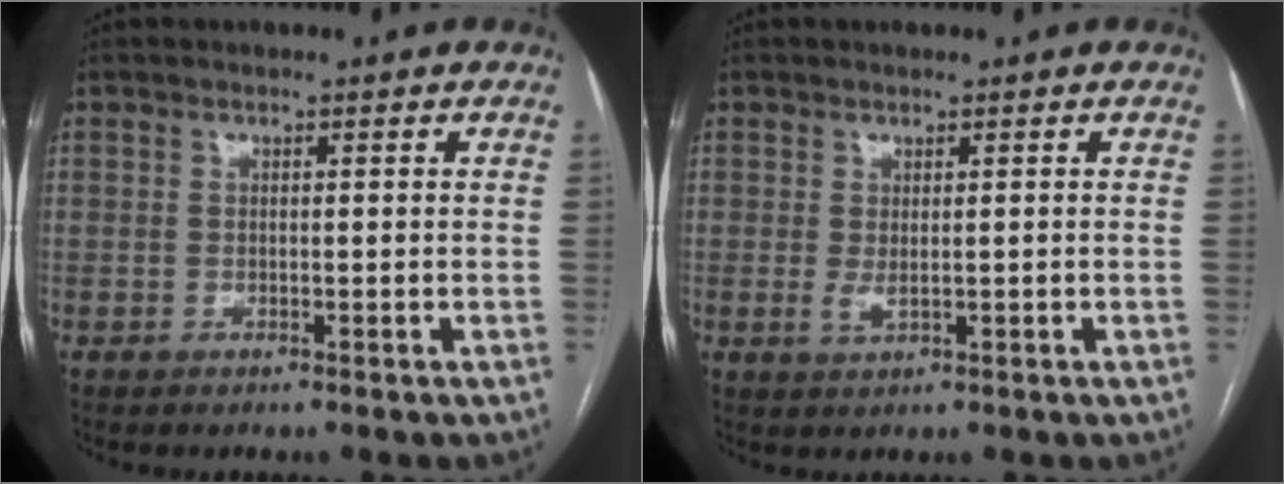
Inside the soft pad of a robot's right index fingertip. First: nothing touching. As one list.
[{"total": 1.4, "force": [0.2, 0.5, 1.3], "torque": [-0.027, -0.003, 0.010]}]